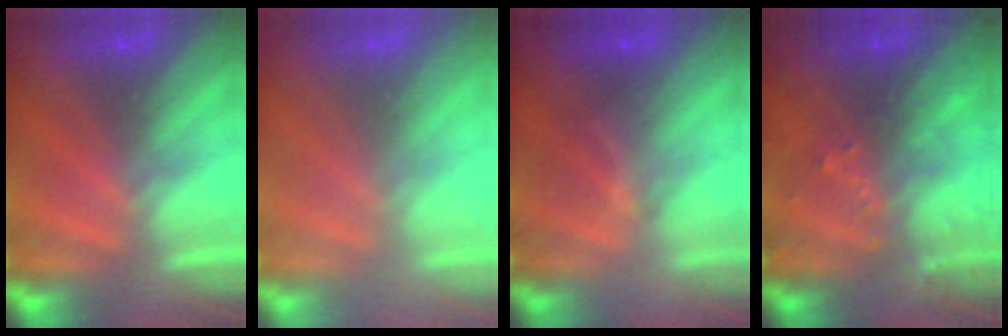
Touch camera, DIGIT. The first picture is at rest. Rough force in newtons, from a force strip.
{"total": 2.4}
{"total": 1.4}
{"total": 6.3}